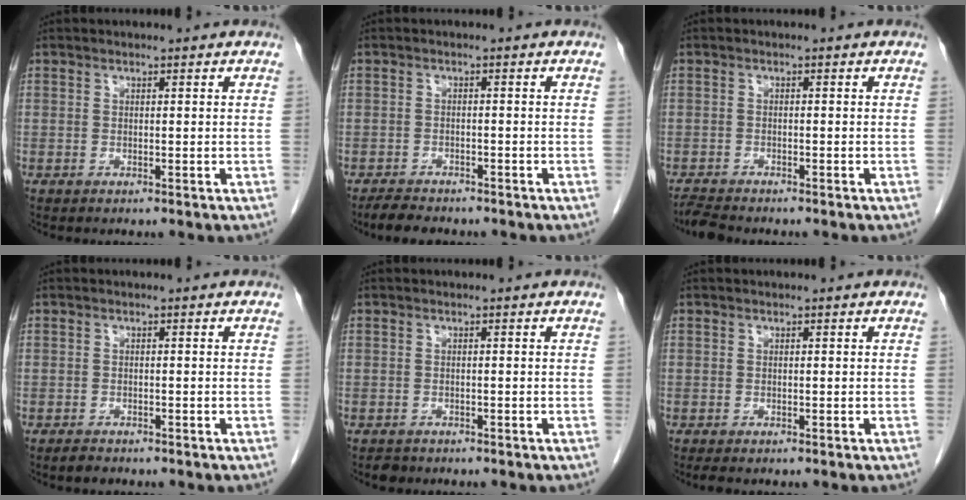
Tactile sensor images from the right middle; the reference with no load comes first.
{"total": 3.8, "force": [-3.4, 1.3, 1.2], "torque": [-0.027, -0.006, -0.054]}
{"total": 2.9, "force": [-2.8, 0.2, 0.8], "torque": [-0.018, -0.013, -0.050]}
{"total": 1.2, "force": [-1.1, 0.5, 0.4], "torque": [-0.014, -0.002, -0.015]}
{"total": 1.2, "force": [-1.0, 0.7, 0.1], "torque": [-0.008, 0.000, -0.015]}
{"total": 0.7, "force": [-0.6, 0.2, 0.3], "torque": [-0.008, -0.002, -0.009]}